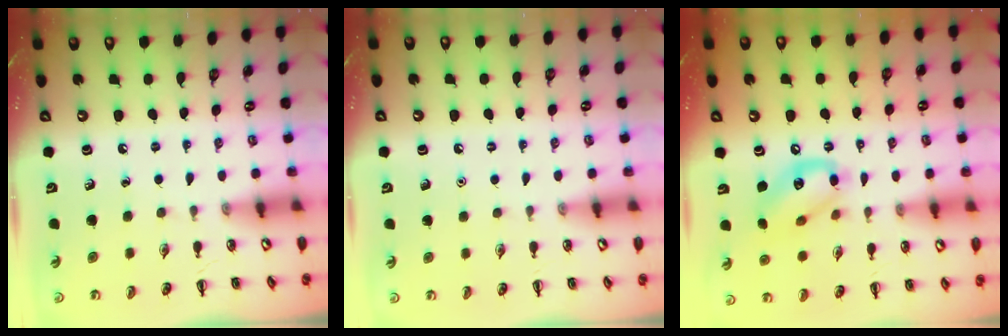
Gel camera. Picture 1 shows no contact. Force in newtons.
{"total": 1.6, "press": 1.6, "slide": 0.1}
{"total": 13.5, "press": 13.2, "slide": 2.9}